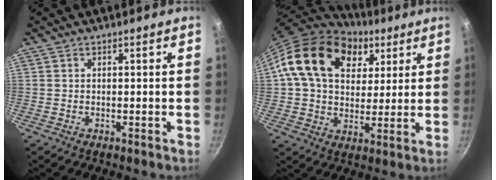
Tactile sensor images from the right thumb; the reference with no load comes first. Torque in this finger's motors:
{"motor_torque": [0.15, 0.56, 0.48, -0.19, 0.21]}